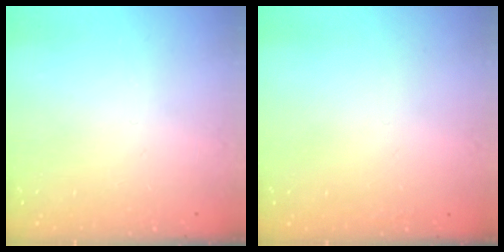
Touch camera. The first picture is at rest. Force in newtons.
{"total": 1.6, "press": 1.5, "slide": 0.1}